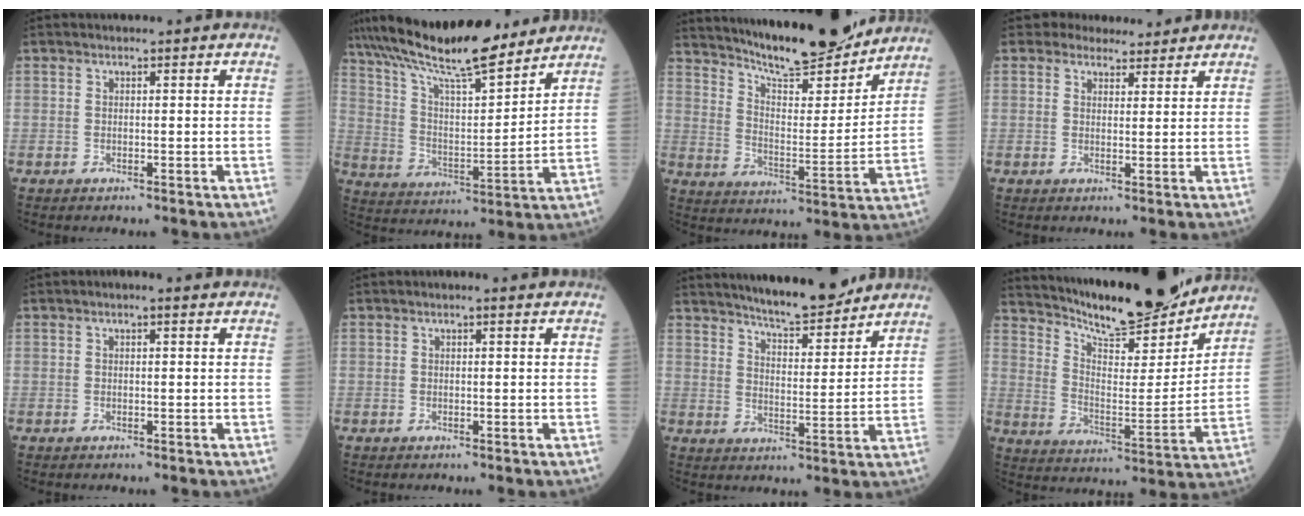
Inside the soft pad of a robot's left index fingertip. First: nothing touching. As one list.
[{"total": 18.5, "force": [15.8, 2.4, 9.3], "torque": [-0.168, 0.012, 0.273]}, {"total": 17.7, "force": [16.1, 1.9, 7.2], "torque": [-0.120, -0.016, 0.246]}, {"total": 5.1, "force": [4.6, 2.1, 0.2], "torque": [0.007, 0.007, 0.056]}, {"total": 1.4, "force": [0.7, 0.4, 1.1], "torque": [-0.022, 0.009, 0.008]}, {"total": 1.1, "force": [0.6, 0.3, 0.9], "torque": [-0.018, 0.007, 0.006]}, {"total": 11.7, "force": [10.5, 1.4, 4.9], "torque": [-0.076, -0.003, 0.159]}, {"total": 19.5, "force": [17.9, 2.4, 7.5], "torque": [-0.131, -0.024, 0.273]}]